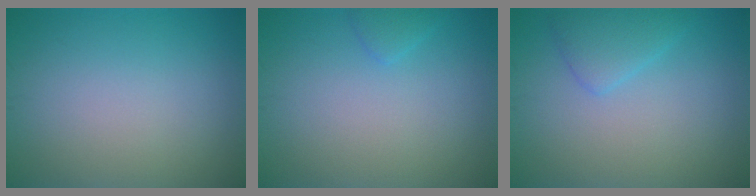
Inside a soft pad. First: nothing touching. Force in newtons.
{"total": 1.0, "press": 1.0, "slide": 0.1}
{"total": 2.3, "press": 2.3, "slide": 0.2}